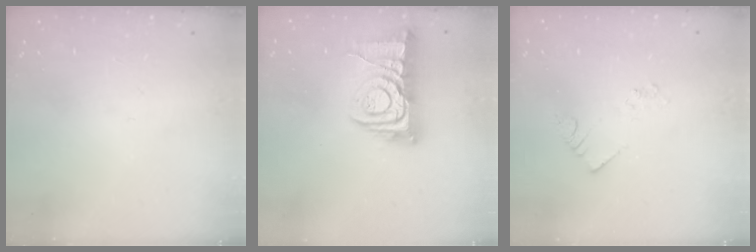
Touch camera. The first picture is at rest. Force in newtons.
{"total": 10.3, "press": 10.2, "slide": 1.1}
{"total": 2.2, "press": 2.2, "slide": 0.1}